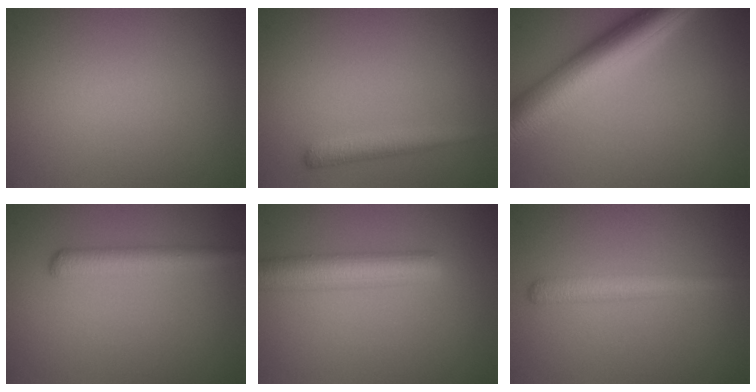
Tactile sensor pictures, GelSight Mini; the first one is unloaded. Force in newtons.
{"total": 1.9, "press": 1.9, "slide": 0.1}
{"total": 8.5, "press": 8.5, "slide": 0.2}
{"total": 2.8, "press": 2.8, "slide": 0.1}
{"total": 5.1, "press": 5.1, "slide": 0.2}
{"total": 2.6, "press": 2.6, "slide": 0.1}